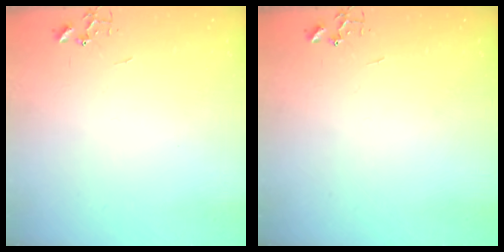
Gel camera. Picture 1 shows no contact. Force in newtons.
{"total": 0.0}